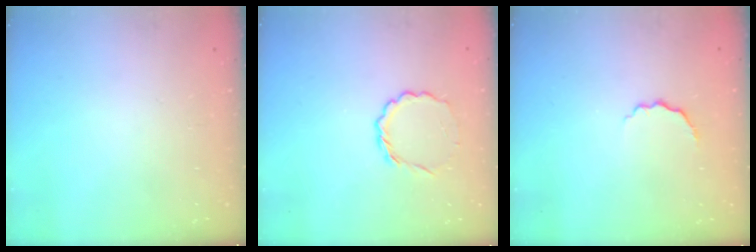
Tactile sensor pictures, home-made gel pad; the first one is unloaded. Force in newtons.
{"total": 4.2, "press": 4.0, "slide": 1.1}
{"total": 5.4, "press": 5.3, "slide": 1.0}